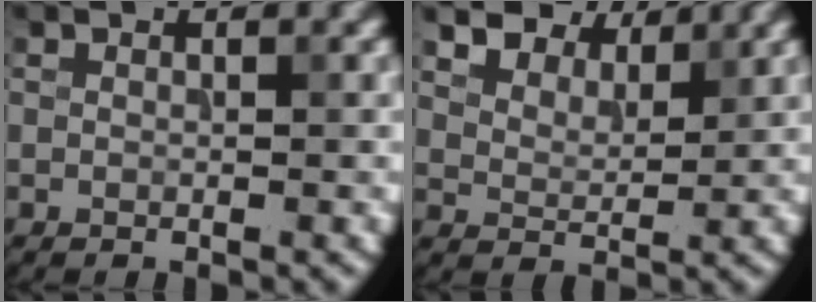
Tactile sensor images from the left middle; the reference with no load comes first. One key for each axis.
{"total": 7.1, "fx": 5.8, "fy": 3.1, "fz": 2.6, "tx": -0.069, "ty": -0.007, "tz": 0.104}